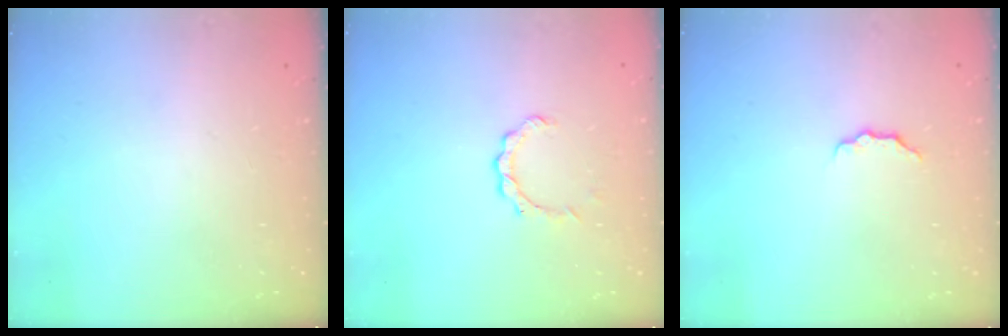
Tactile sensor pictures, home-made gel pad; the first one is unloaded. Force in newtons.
{"total": 3.4, "press": 3.4, "slide": 0.3}
{"total": 3.4, "press": 3.4, "slide": 0.5}